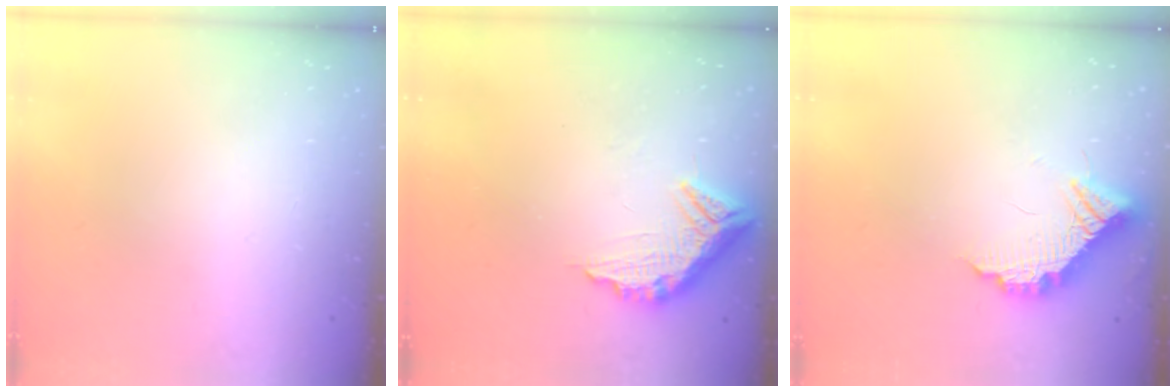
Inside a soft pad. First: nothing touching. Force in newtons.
{"total": 11.3, "press": 11.3, "slide": 1.0}
{"total": 11.3, "press": 11.3, "slide": 0.5}